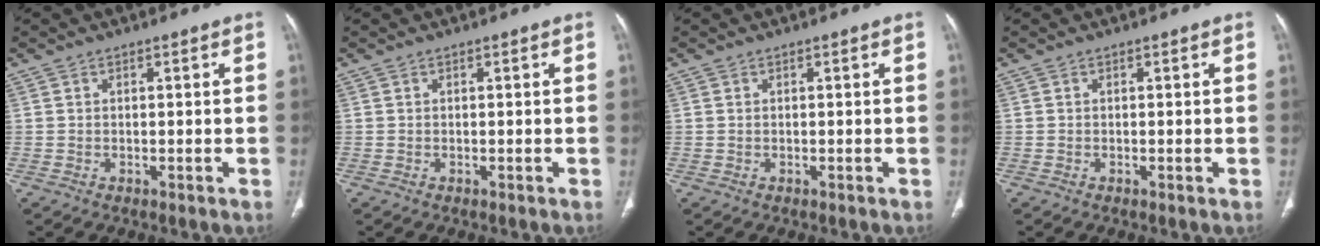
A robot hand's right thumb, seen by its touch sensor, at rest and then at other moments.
{"total": 0.0}
{"total": 0.0}
{"total": 0.0}